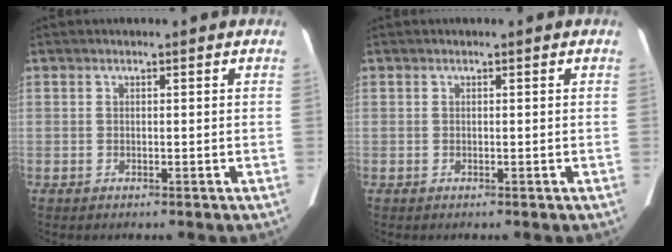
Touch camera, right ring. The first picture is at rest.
{"total": 0.0}